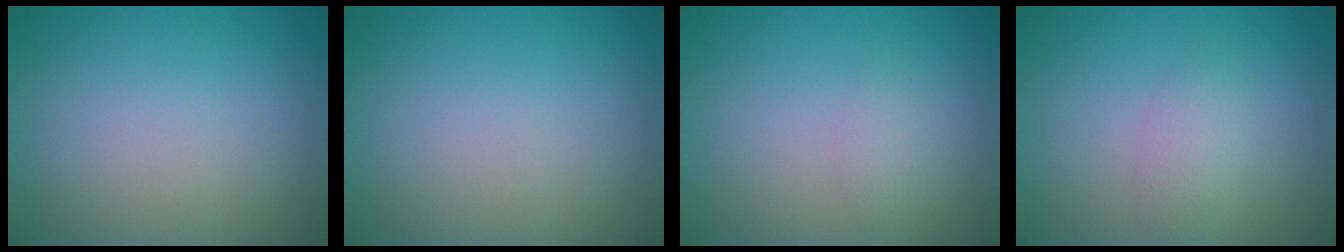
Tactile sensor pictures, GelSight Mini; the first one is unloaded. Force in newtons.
{"total": 0.0}
{"total": 1.0, "press": 1.0, "slide": 0.2}
{"total": 1.9, "press": 1.9, "slide": 0.1}